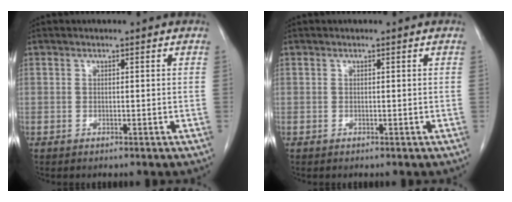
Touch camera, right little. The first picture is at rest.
{"total": 0.0}